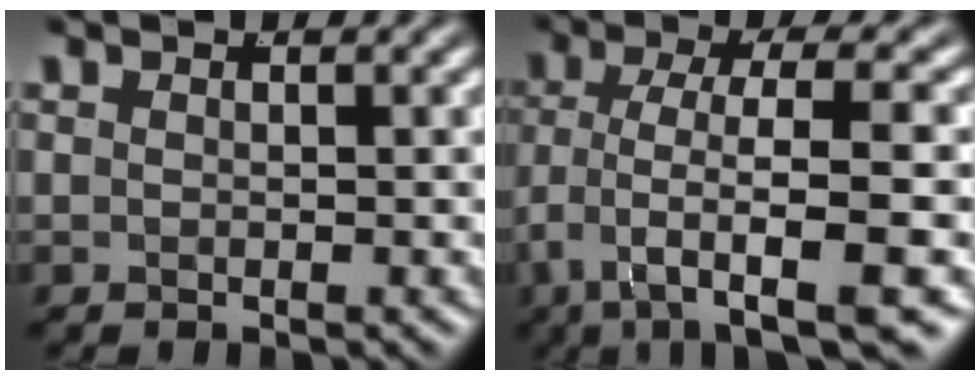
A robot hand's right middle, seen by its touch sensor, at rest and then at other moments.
{"total": 9.1, "force": [-6.0, 2.8, 6.2], "torque": [-0.120, -0.043, -0.072]}